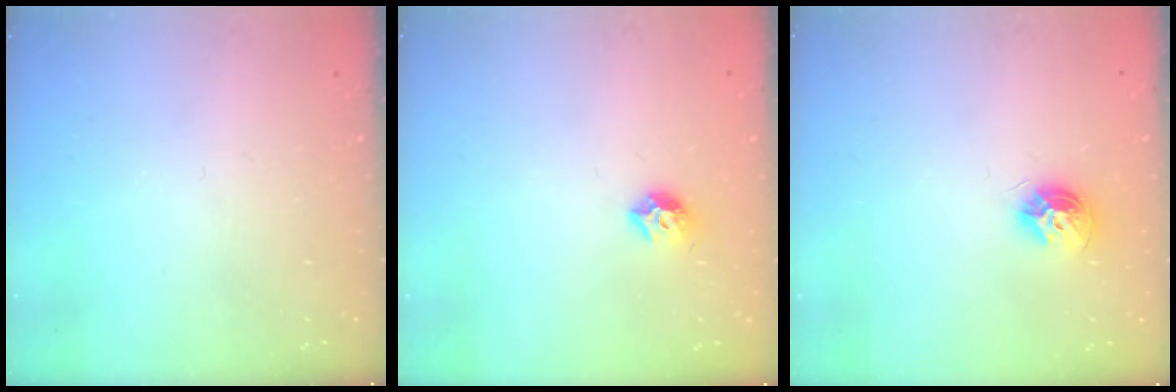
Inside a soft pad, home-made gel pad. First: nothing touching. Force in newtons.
{"total": 7.9, "press": 7.9, "slide": 0.7}
{"total": 8.9, "press": 8.9, "slide": 0.5}